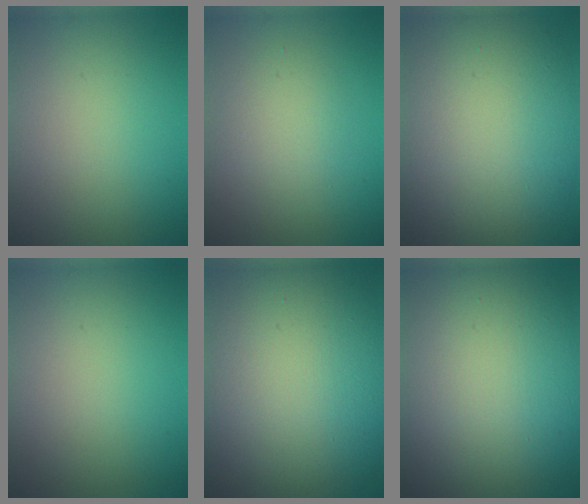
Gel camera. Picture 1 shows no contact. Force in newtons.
{"total": 2.5, "press": 2.5, "slide": 0.2}
{"total": 13.9, "press": 13.9, "slide": 0.7}
{"total": 0.0}
{"total": 17.1, "press": 17.1, "slide": 1.1}
{"total": 16.6, "press": 16.6, "slide": 0.4}